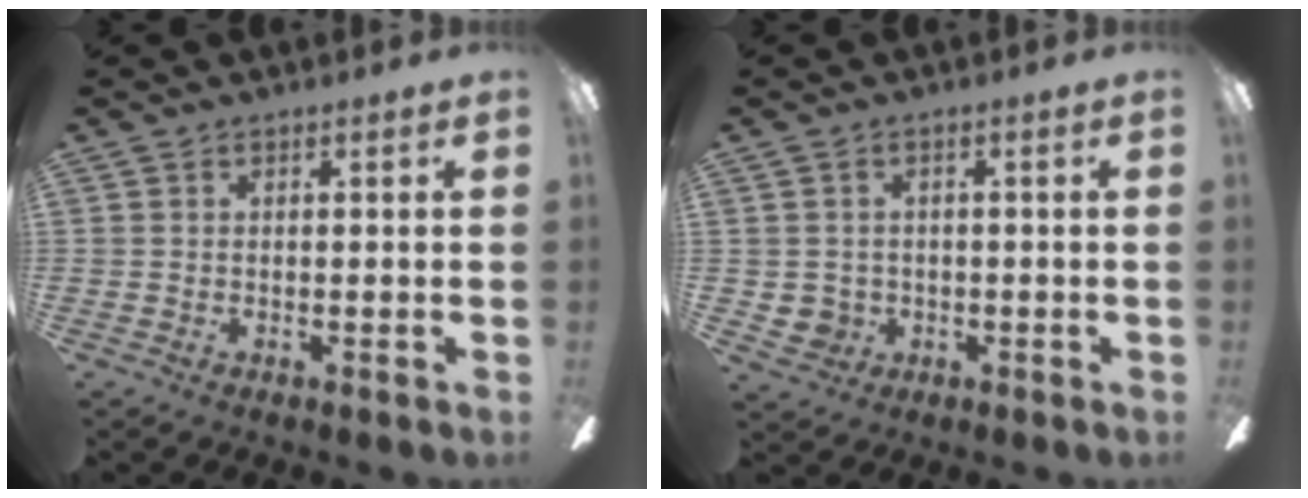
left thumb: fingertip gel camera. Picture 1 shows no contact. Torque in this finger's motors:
{"motor_torque": [-0.17, 0.16, 0.04, 0.05, 0.00]}